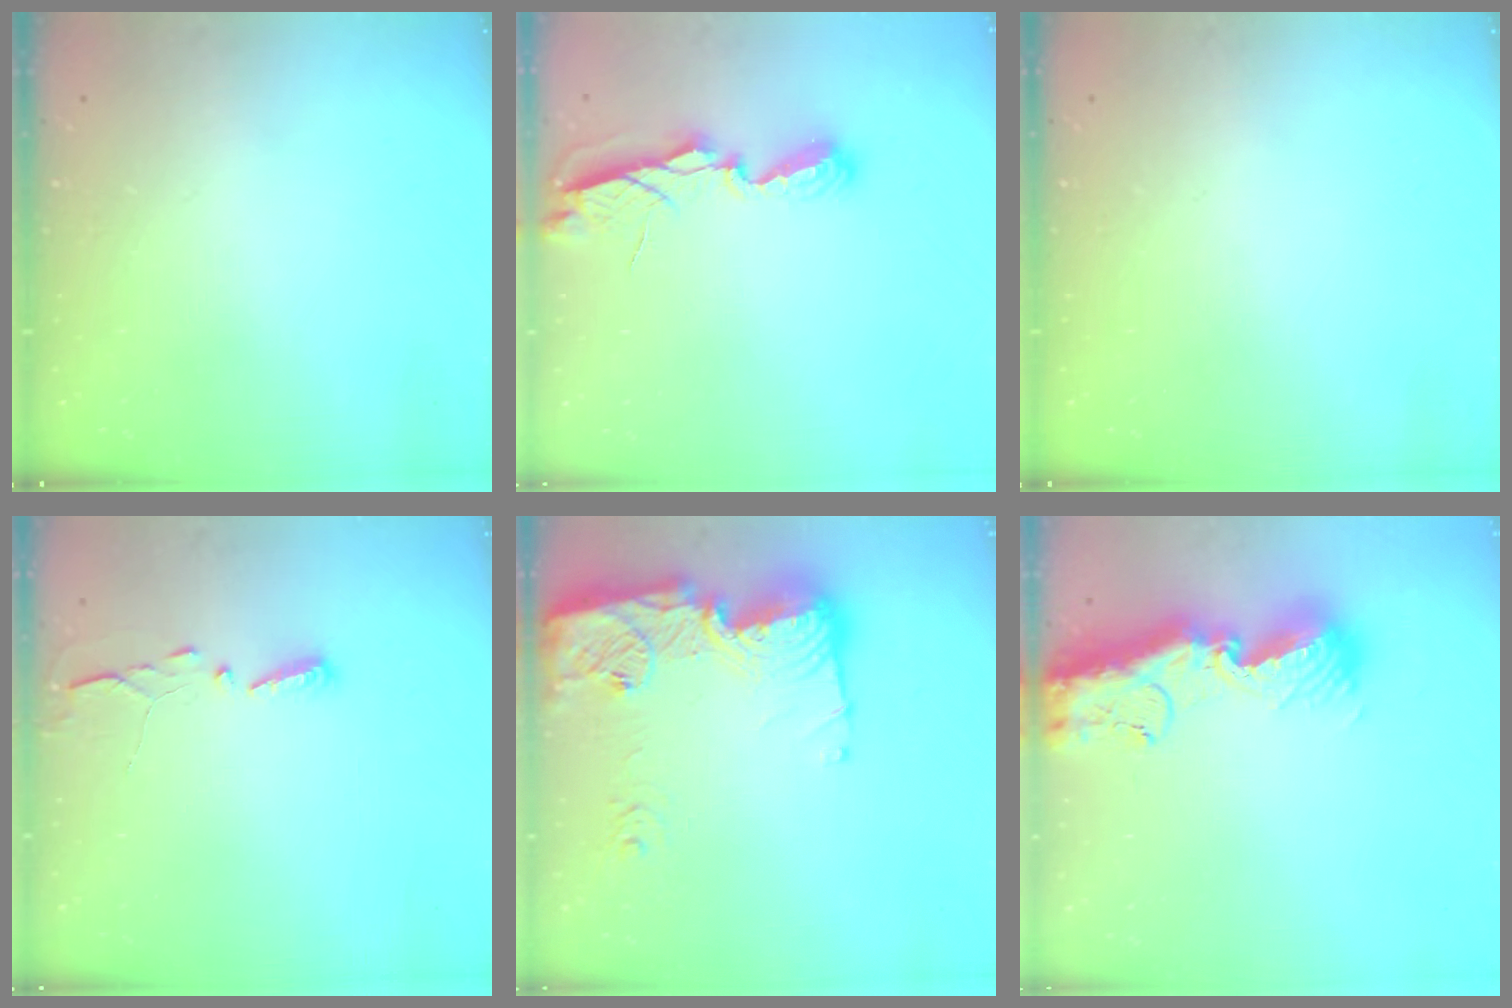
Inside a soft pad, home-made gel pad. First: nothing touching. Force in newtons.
{"total": 6.6, "press": 6.6, "slide": 0.2}
{"total": 0.0}
{"total": 2.9, "press": 2.9, "slide": 0.4}
{"total": 18.9, "press": 18.8, "slide": 1.7}
{"total": 15.0, "press": 14.9, "slide": 1.7}